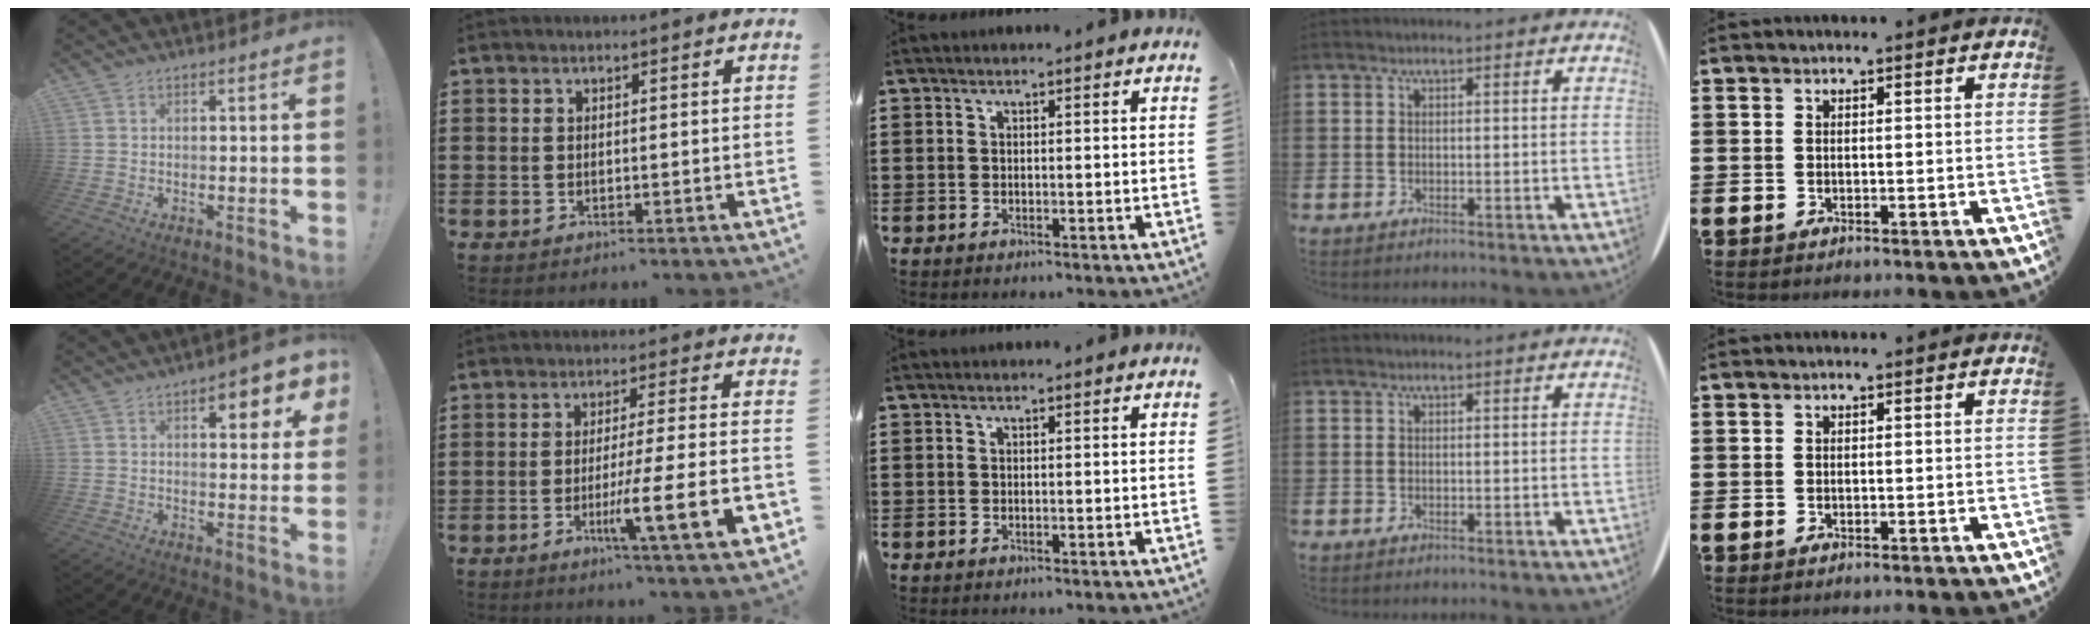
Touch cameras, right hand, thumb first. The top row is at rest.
{"thumb": {"total": 7.5, "force": [3.6, 2.7, 6.0], "torque": [-0.063, -0.018, 0.052]}, "index": {"total": 10.6, "force": [-3.6, 0.2, 9.9], "torque": [-0.169, -0.010, -0.063]}}